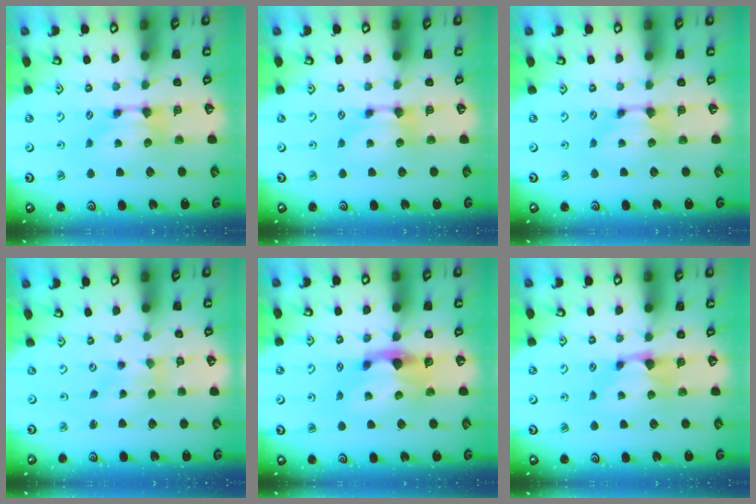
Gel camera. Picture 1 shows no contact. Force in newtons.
{"total": 0.0}
{"total": 0.0}
{"total": 1.9, "press": 1.6, "slide": 0.9}
{"total": 3.1, "press": 2.7, "slide": 1.4}
{"total": 0.9, "press": 0.5, "slide": 0.7}